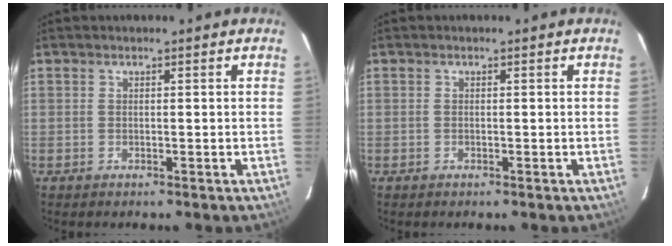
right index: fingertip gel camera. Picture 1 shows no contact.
{"total": 0.0}